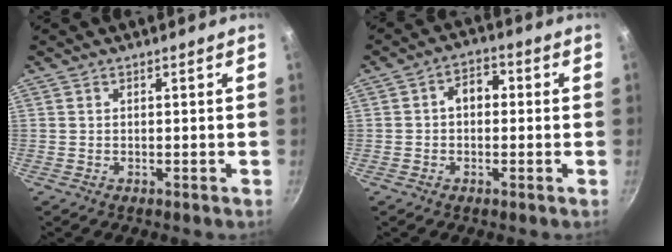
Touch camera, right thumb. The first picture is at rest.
{"total": 4.7, "force": [0.1, 3.5, 3.2], "torque": [-0.026, 0.016, -0.008]}